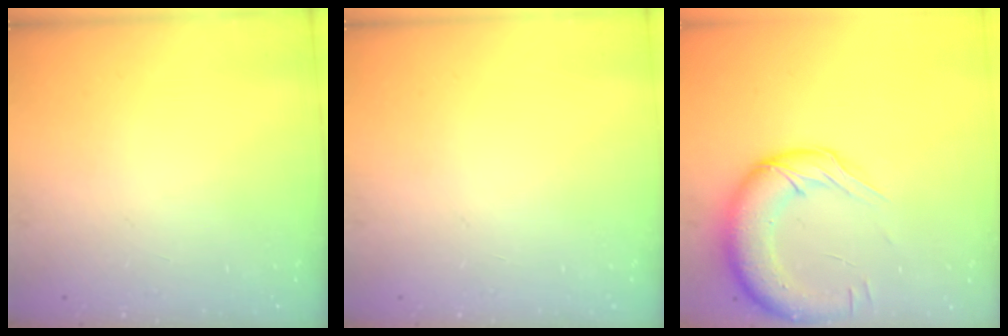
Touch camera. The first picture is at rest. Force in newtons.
{"total": 0.0}
{"total": 15.7, "press": 15.3, "slide": 3.6}